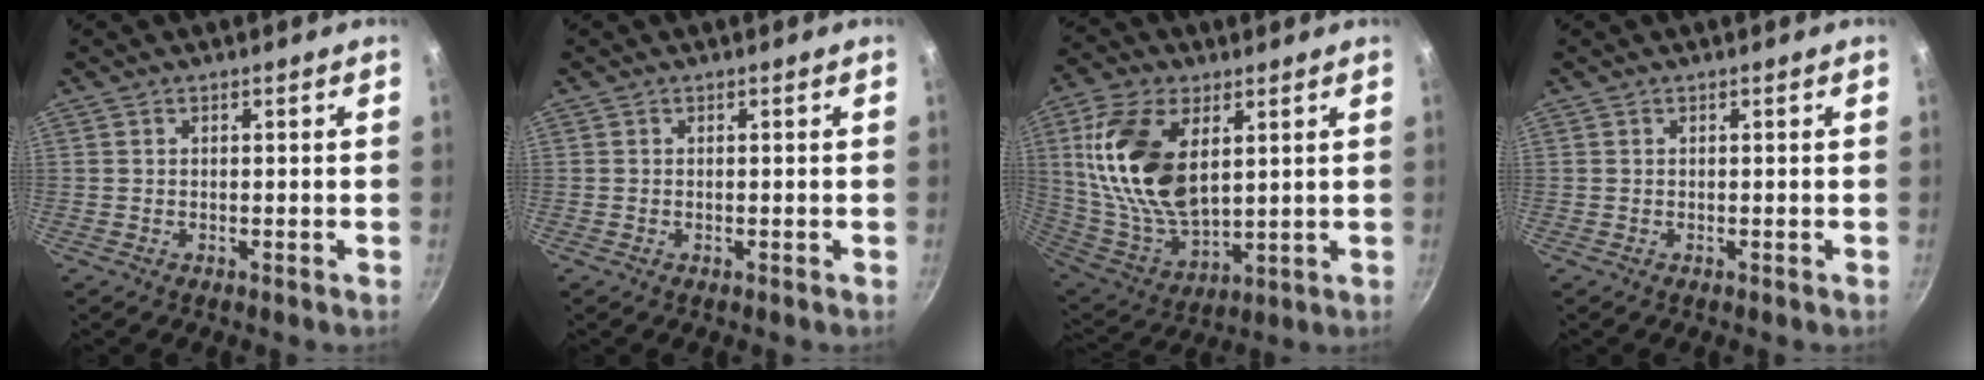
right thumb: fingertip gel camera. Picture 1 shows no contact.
{"total": 0.0}
{"total": 20.3, "force": [5.6, 11.3, 15.9], "torque": [-0.301, -0.024, 0.118]}
{"total": 0.0}